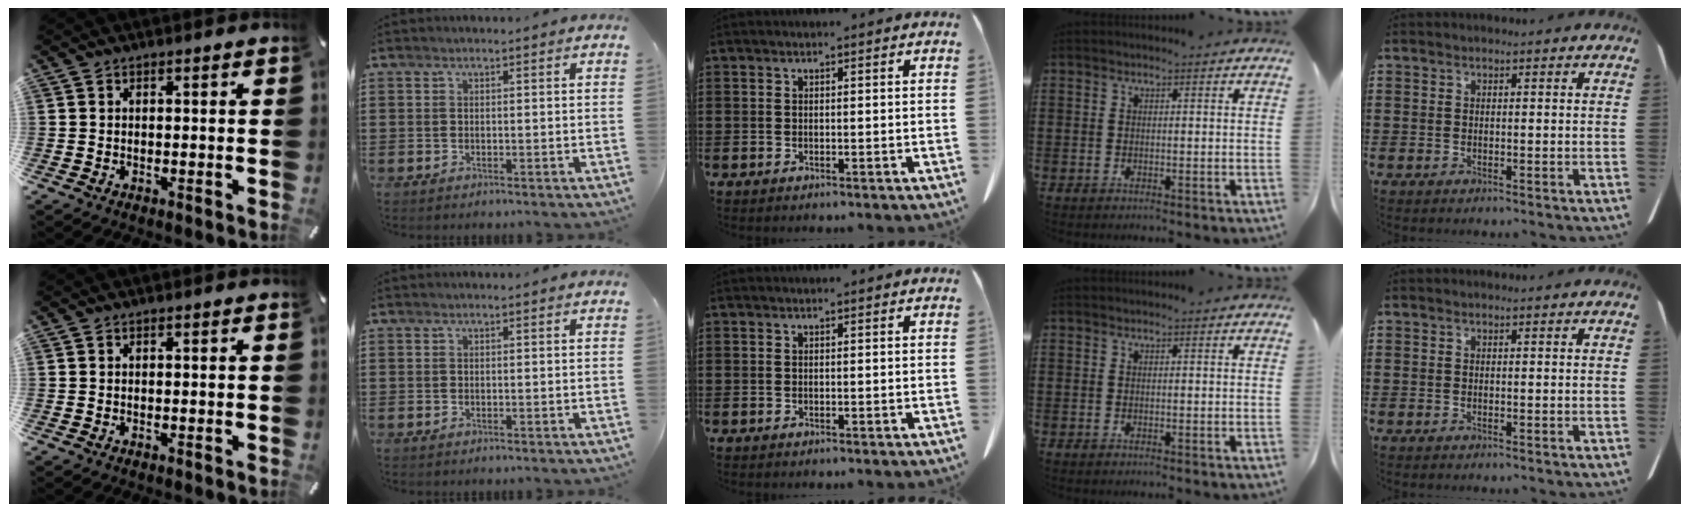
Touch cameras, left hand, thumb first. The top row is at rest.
{}